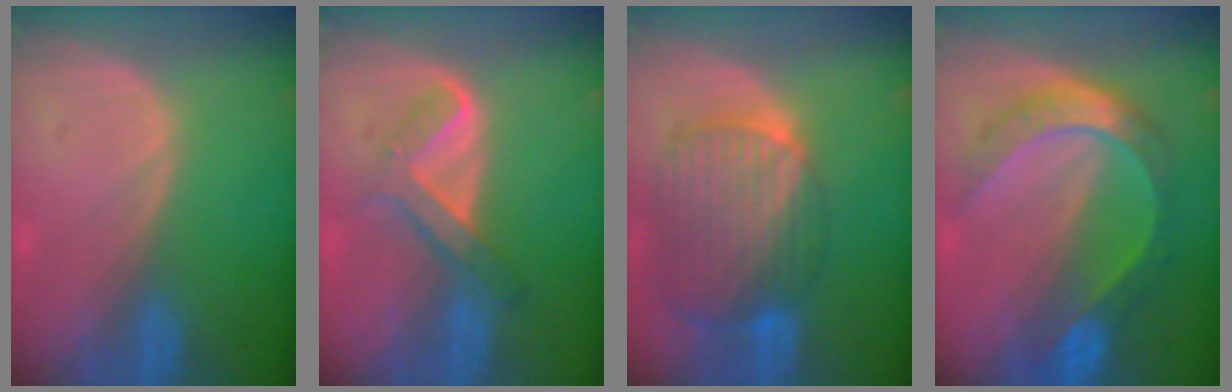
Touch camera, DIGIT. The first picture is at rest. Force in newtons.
{"total": 5.6, "press": 5.1, "slide": 2.2}
{"total": 10.6, "press": 9.1, "slide": 5.4}
{"total": 8.3, "press": 8.3, "slide": 0.9}